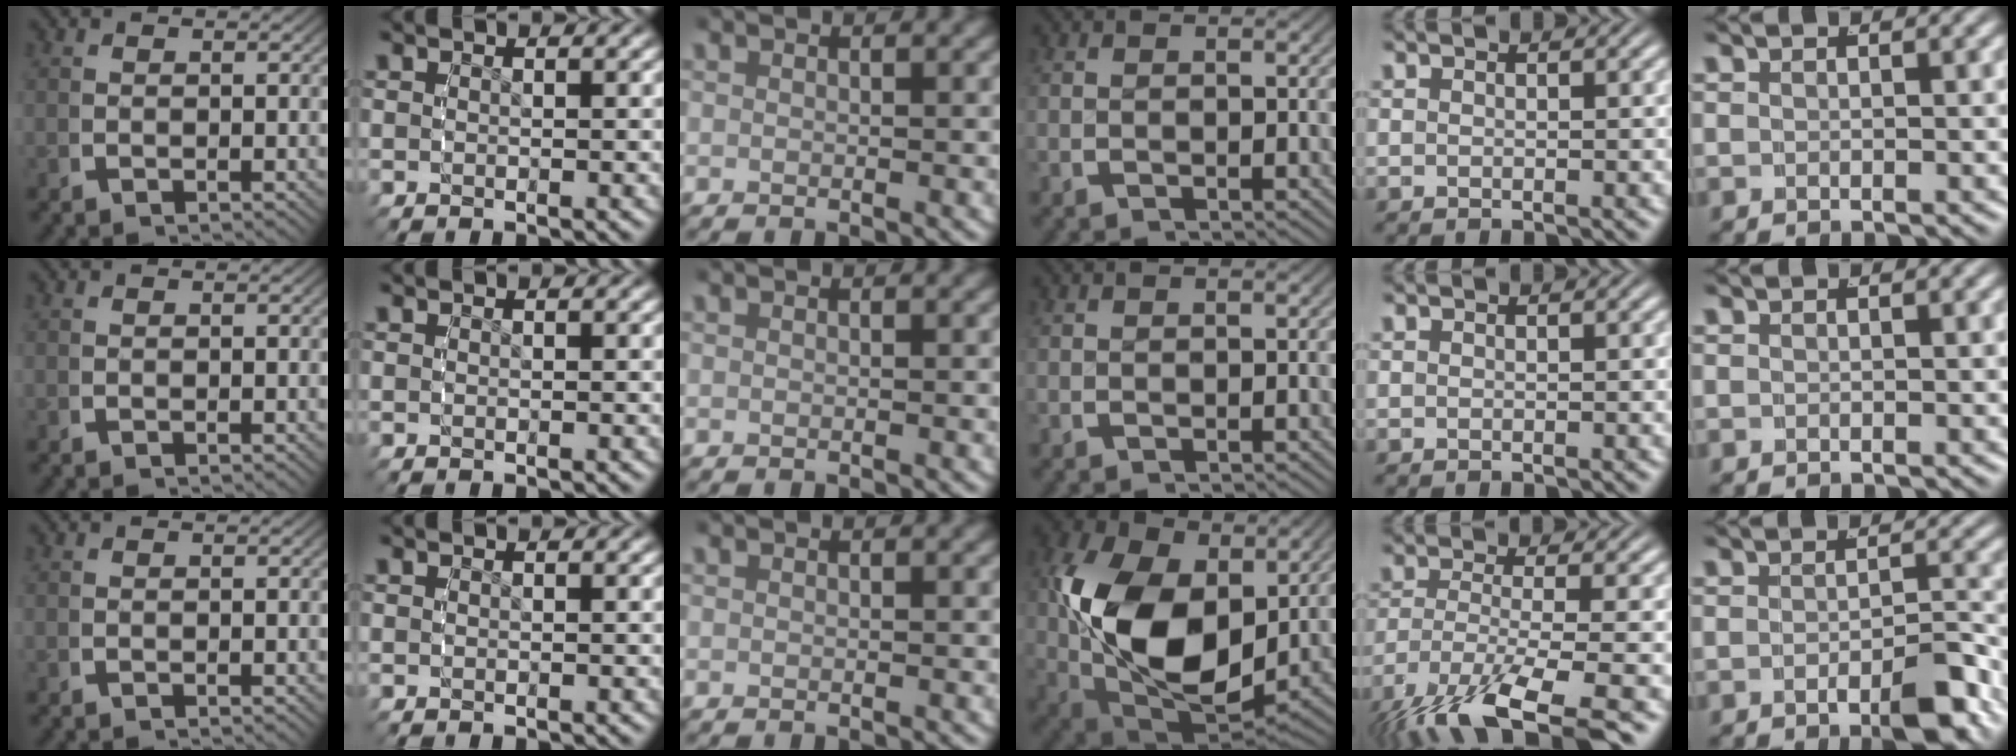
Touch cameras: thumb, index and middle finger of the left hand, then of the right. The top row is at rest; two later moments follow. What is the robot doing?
{"motion": "grasp_and_lifting", "object": "ethernet cable"}